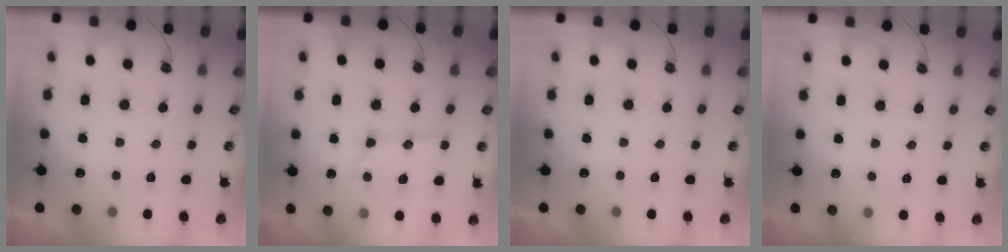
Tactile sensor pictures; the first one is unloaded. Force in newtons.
{"total": 13.7, "press": 13.6, "slide": 1.5}
{"total": 0.0}
{"total": 2.4, "press": 2.4, "slide": 0.4}